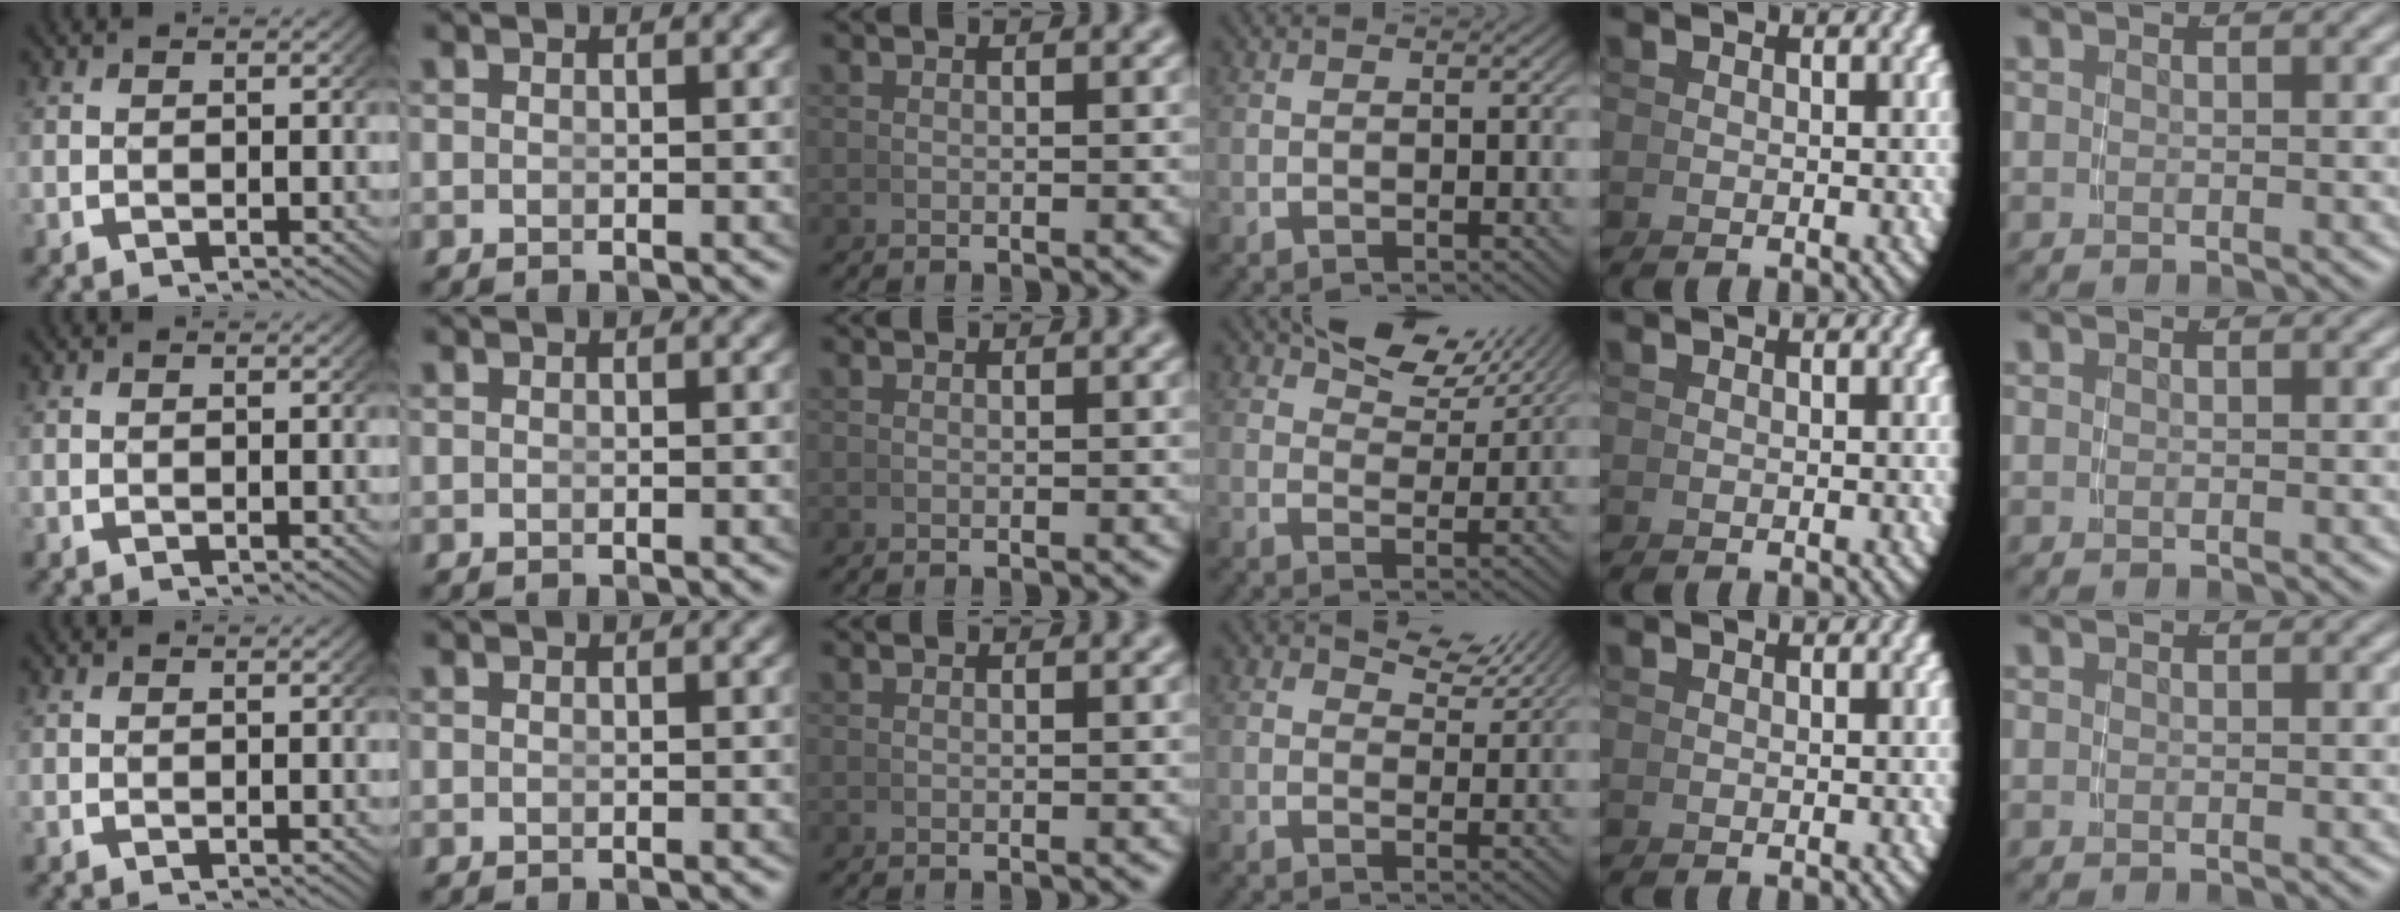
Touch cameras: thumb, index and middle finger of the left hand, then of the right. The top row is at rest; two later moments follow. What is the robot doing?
{"motion": "grasp_and_lifting", "object": "pen"}